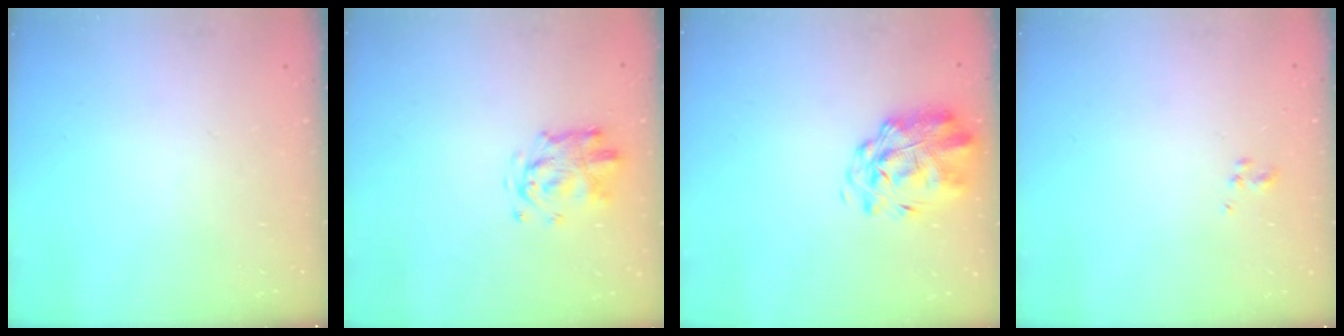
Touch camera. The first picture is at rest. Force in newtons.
{"total": 3.4, "press": 3.4, "slide": 0.3}
{"total": 2.7, "press": 2.3, "slide": 1.5}
{"total": 1.3, "press": 1.2, "slide": 0.6}